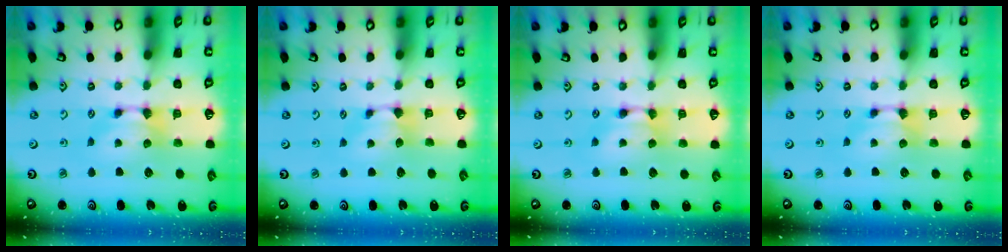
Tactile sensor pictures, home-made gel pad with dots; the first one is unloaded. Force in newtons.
{"total": 0.8, "press": 0.4, "slide": 0.6}
{"total": 1.8, "press": 1.8, "slide": 0.1}
{"total": 0.0}